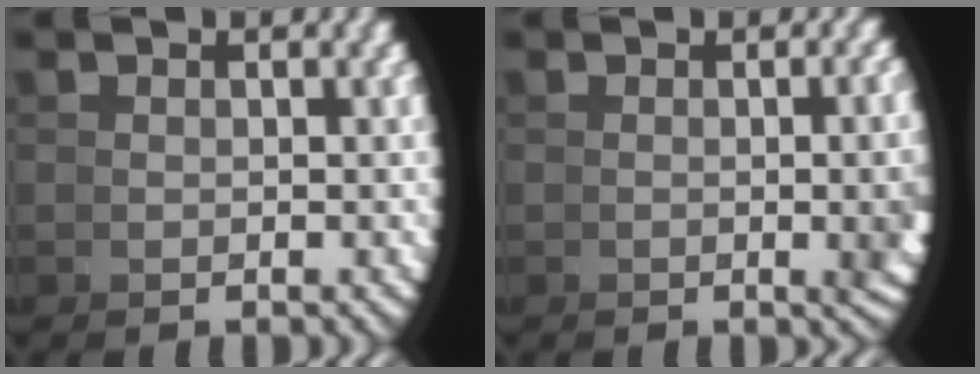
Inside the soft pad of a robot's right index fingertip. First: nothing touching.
{"total": 4.4, "force": [-0.2, 1.5, 4.1], "torque": [-0.037, 0.013, -0.012]}